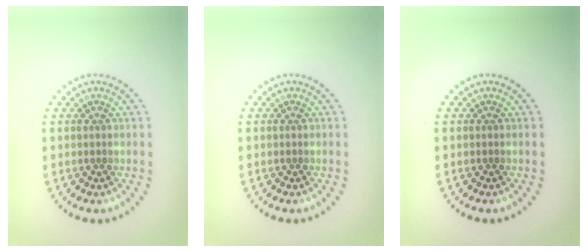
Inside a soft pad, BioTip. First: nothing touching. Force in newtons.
{"total": 0.0}
{"total": 0.0}